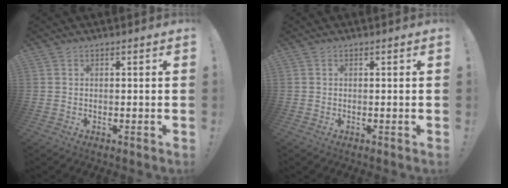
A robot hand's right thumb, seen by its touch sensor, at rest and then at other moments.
{"total": 0.0}